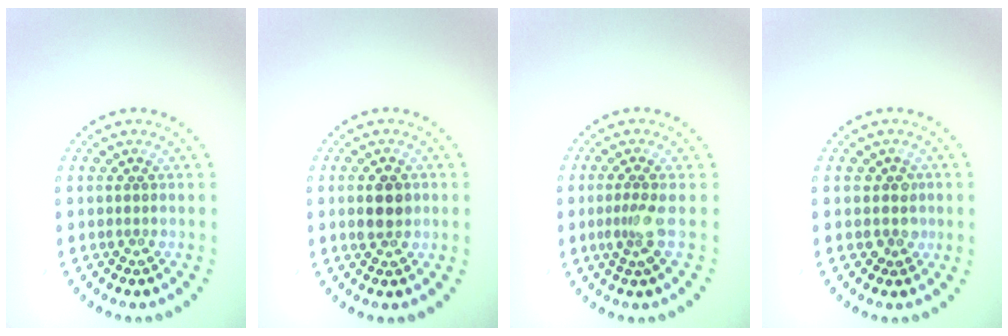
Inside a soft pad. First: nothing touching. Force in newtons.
{"total": 2.3, "press": 2.3, "slide": 0.2}
{"total": 2.0, "press": 1.5, "slide": 1.3}
{"total": 1.7, "press": 1.5, "slide": 0.8}